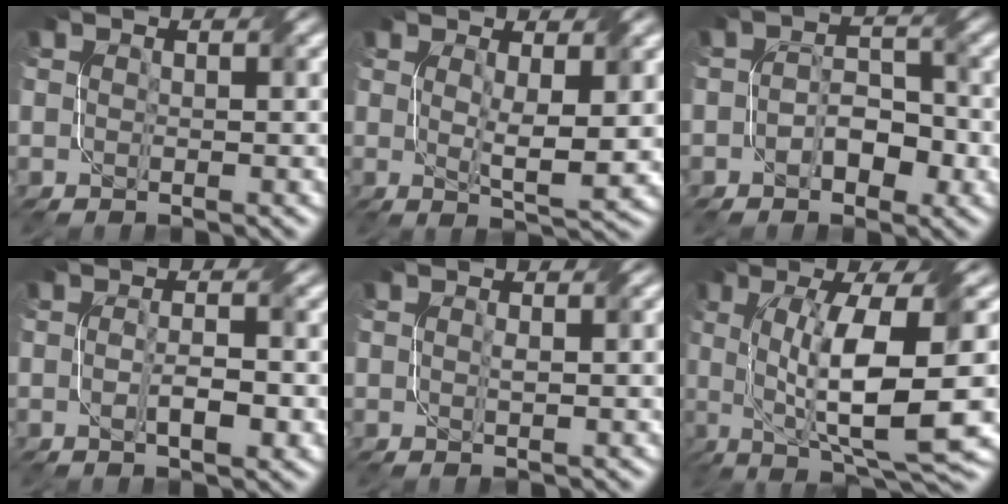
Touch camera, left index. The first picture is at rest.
{"total": 3.9, "force": [0.9, 0.9, 3.7], "torque": [-0.070, -0.011, 0.020]}
{"total": 3.1, "force": [-1.3, 1.9, 2.1], "torque": [-0.031, 0.006, -0.022]}
{"total": 3.0, "force": [-0.6, 0.8, 2.8], "torque": [-0.052, -0.002, -0.008]}
{"total": 1.2, "force": [0.2, 0.2, 1.2], "torque": [-0.018, 0.001, 0.003]}
{"total": 12.3, "force": [0.0, 2.9, 11.9], "torque": [-0.187, -0.005, 0.008]}